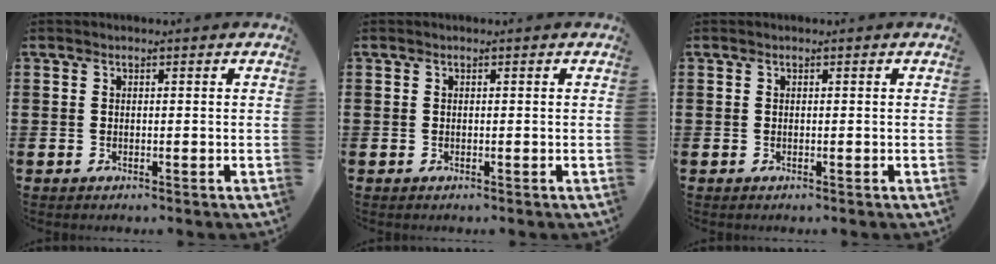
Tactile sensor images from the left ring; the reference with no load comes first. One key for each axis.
{"total": 0.0}
{"total": 0.0}